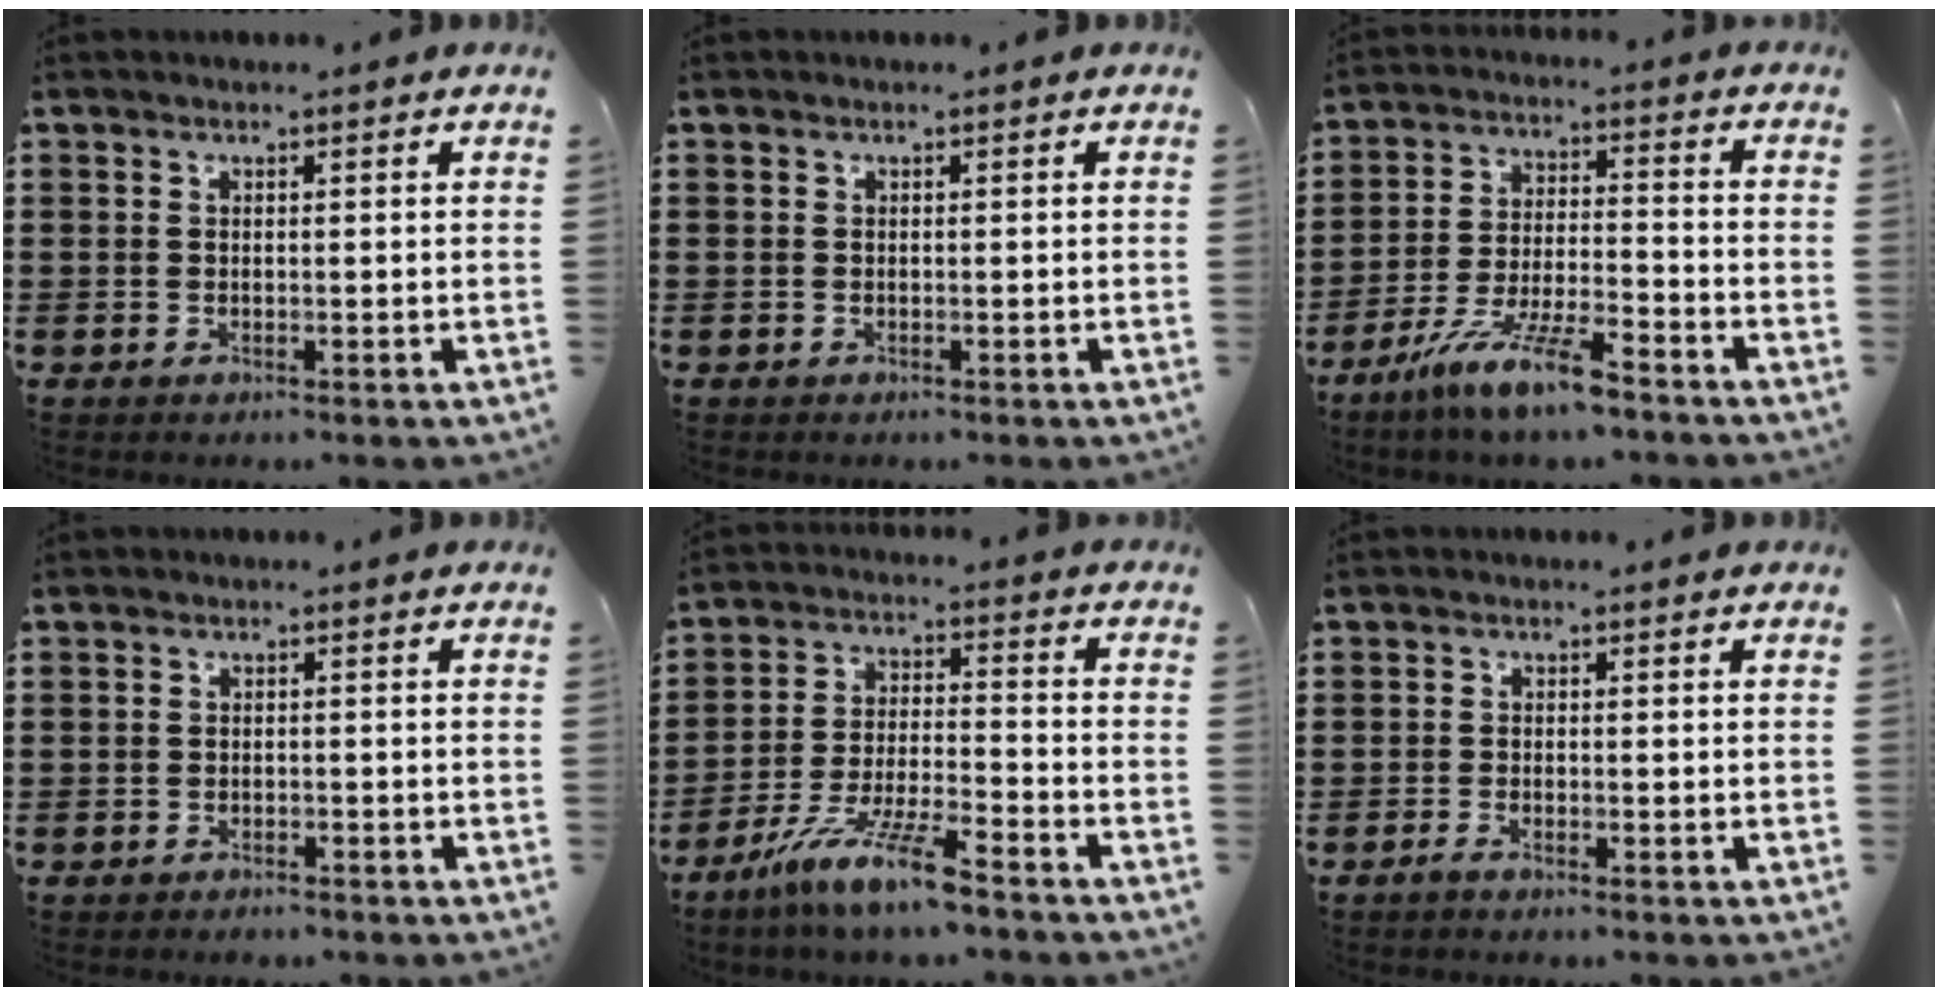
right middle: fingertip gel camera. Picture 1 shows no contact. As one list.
[{"total": 0.0}, {"total": 9.1, "force": [-6.9, 0.4, 5.9], "torque": [-0.121, -0.005, -0.132]}, {"total": 0.9, "force": [-0.8, 0.2, -0.2], "torque": [0.002, 0.004, -0.021]}, {"total": 9.5, "force": [-7.3, -0.1, 6.1], "torque": [-0.129, -0.006, -0.146]}, {"total": 1.1, "force": [-0.9, 0.1, 0.6], "torque": [-0.014, -0.003, -0.017]}]